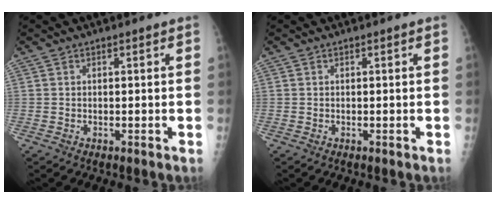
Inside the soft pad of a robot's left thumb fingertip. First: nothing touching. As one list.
[{"total": 0.0}]